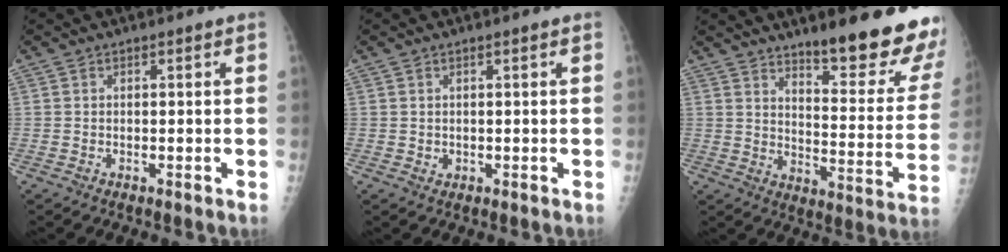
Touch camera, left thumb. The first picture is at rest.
{"total": 0.7, "force": [0.2, 0.5, 0.4], "torque": [0.001, -0.002, 0.007]}
{"total": 20.9, "force": [15.5, 4.3, 13.3], "torque": [-0.145, -0.106, 0.211]}